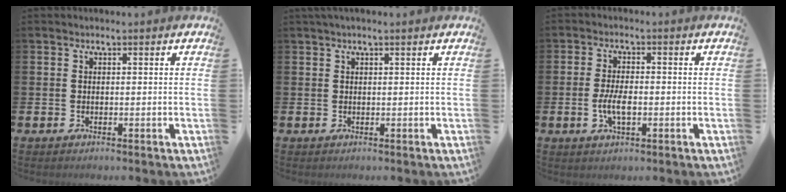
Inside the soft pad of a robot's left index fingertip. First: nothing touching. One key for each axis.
{"total": 0.9, "fx": 0.7, "fy": 0.0, "fz": 0.5, "tx": -0.005, "ty": -0.001, "tz": 0.011}
{"total": 4.0, "fx": -0.8, "fy": 1.7, "fz": 3.5, "tx": -0.063, "ty": 0.000, "tz": -0.018}